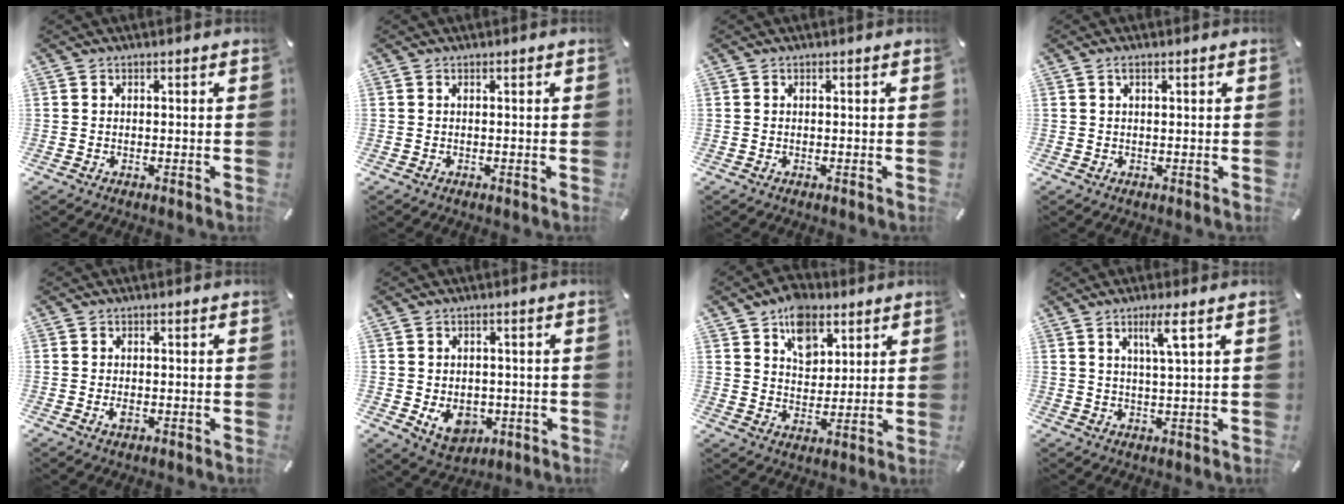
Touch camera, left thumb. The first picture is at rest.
{"total": 0.0}
{"total": 0.0}
{"total": 1.2, "force": [0.5, 0.5, 0.9], "torque": [-0.019, 0.002, 0.009]}
{"total": 1.6, "force": [-0.5, 0.9, 1.2], "torque": [-0.023, 0.000, -0.009]}
{"total": 7.5, "force": [-1.9, 6.0, 4.0], "torque": [-0.052, 0.002, -0.033]}
{"total": 9.8, "force": [5.5, 7.0, 4.1], "torque": [-0.049, -0.027, 0.096]}
{"total": 5.6, "force": [2.7, 0.1, 4.9], "torque": [-0.095, -0.003, 0.040]}